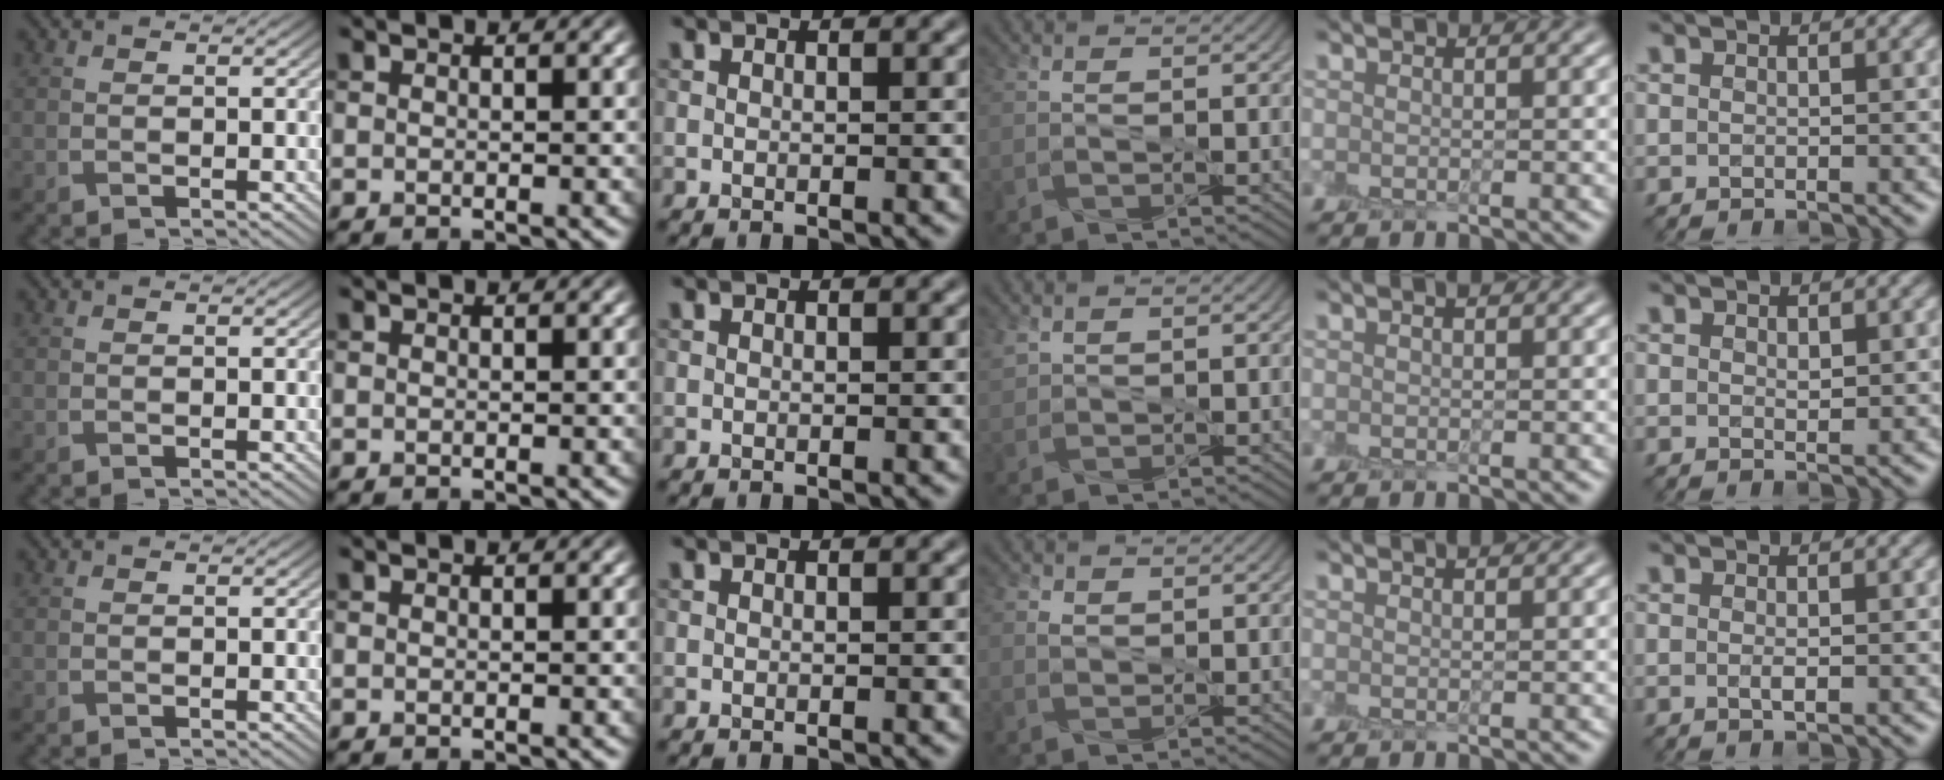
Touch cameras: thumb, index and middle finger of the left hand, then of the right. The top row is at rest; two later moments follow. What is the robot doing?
{"motion": "peel", "object": "sticky note"}